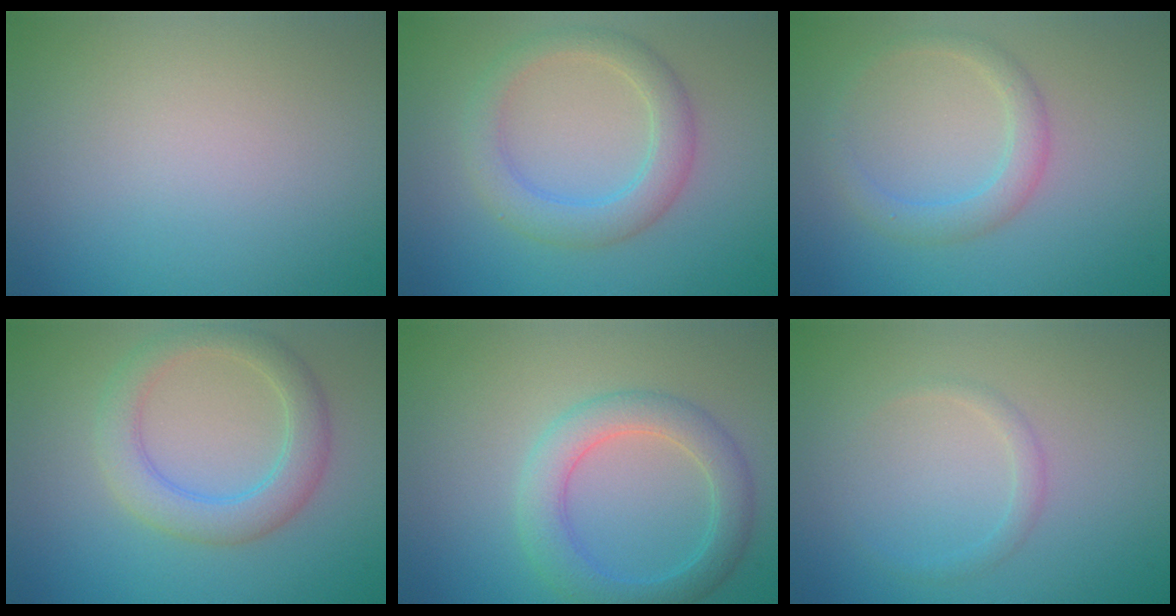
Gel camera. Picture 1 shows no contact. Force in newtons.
{"total": 3.7, "press": 3.7, "slide": 0.0}
{"total": 2.5, "press": 2.5, "slide": 0.0}
{"total": 4.3, "press": 4.3, "slide": 0.0}
{"total": 4.1, "press": 4.1, "slide": 0.3}
{"total": 1.1, "press": 1.1, "slide": 0.1}